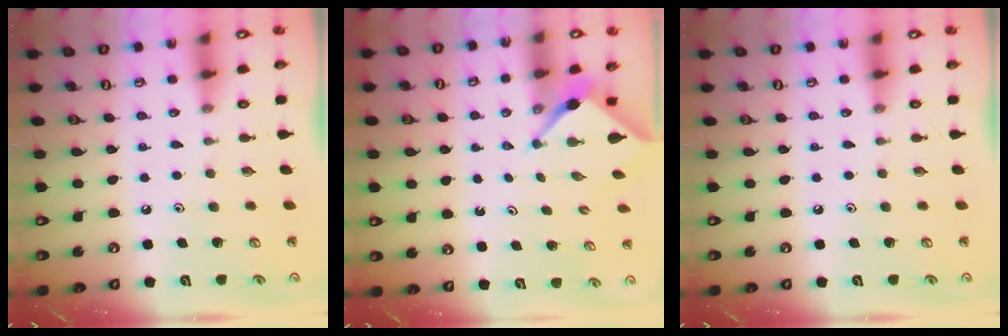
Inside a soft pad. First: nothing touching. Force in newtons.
{"total": 2.4, "press": 2.4, "slide": 0.3}
{"total": 0.0}